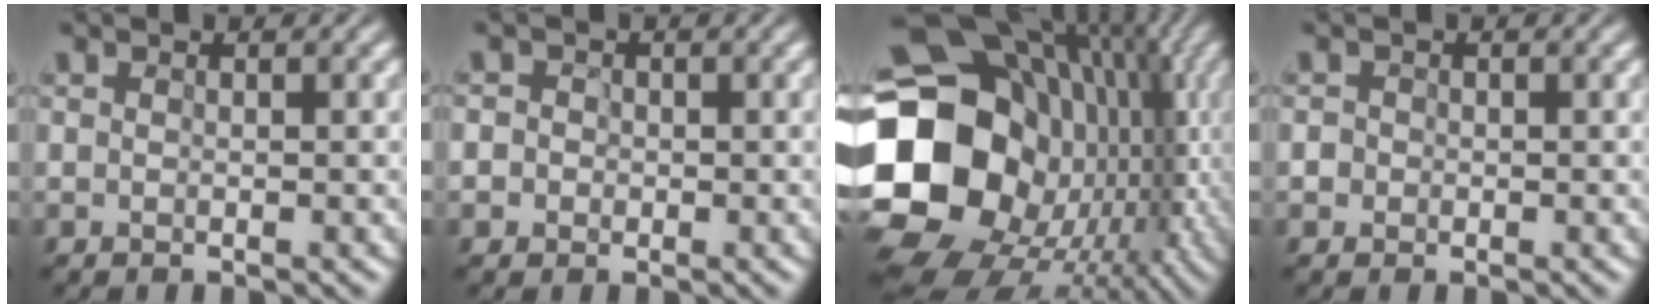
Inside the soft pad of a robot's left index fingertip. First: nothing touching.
{"total": 3.3, "force": [-0.6, 3.1, 0.9], "torque": [0.002, 0.023, -0.035]}
{"total": 20.9, "force": [-2.3, 16.9, 12.1], "torque": [-0.251, 0.003, -0.044]}
{"total": 2.3, "force": [-0.5, 2.1, 0.6], "torque": [0.008, 0.019, -0.027]}